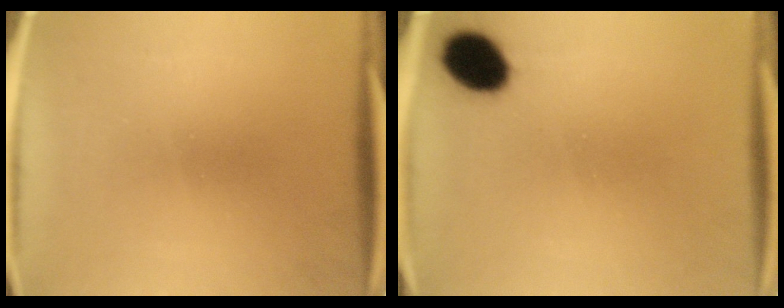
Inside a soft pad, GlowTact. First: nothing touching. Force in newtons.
{"total": 8.6}